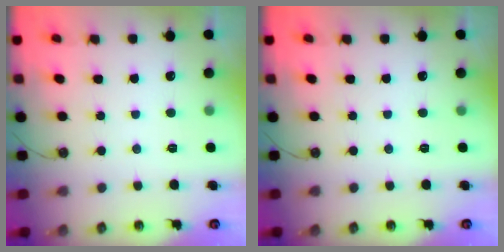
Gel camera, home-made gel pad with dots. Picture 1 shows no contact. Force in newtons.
{"total": 0.0}